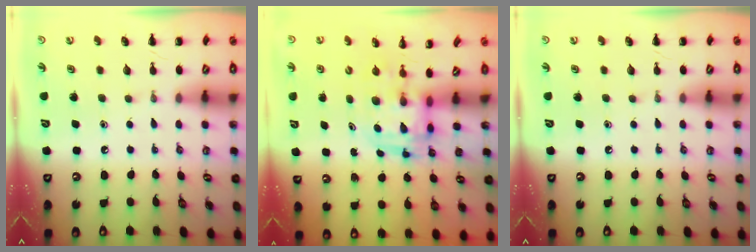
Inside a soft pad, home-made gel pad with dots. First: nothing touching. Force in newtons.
{"total": 3.4, "press": 3.4, "slide": 0.7}
{"total": 0.0}